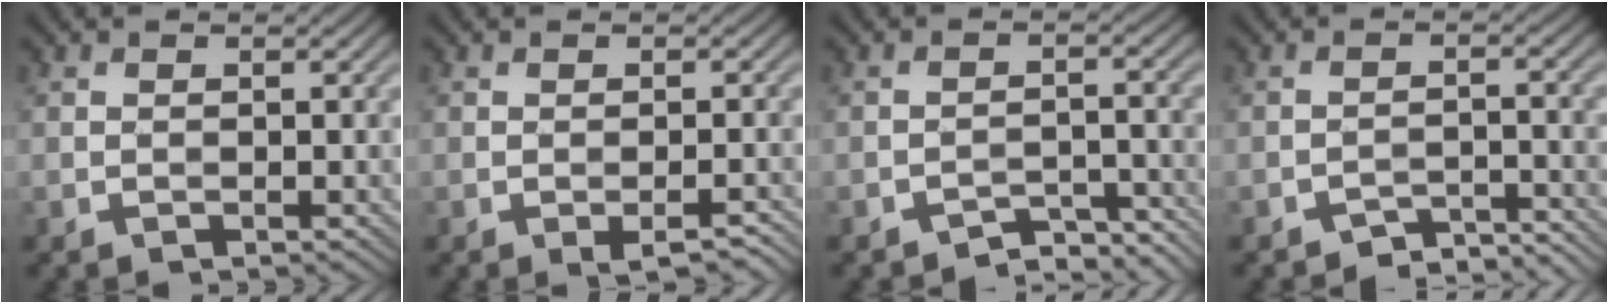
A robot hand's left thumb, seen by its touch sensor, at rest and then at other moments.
{"total": 2.8, "force": [-1.5, 0.6, 2.3], "torque": [-0.033, 0.006, -0.016]}
{"total": 4.4, "force": [-4.0, 1.1, 1.5], "torque": [-0.020, 0.006, -0.058]}
{"total": 3.7, "force": [-3.5, 0.6, 1.0], "torque": [-0.013, 0.009, -0.056]}